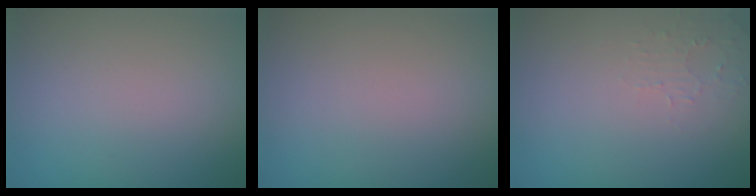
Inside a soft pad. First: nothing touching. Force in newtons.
{"total": 0.0}
{"total": 1.3, "press": 1.2, "slide": 0.3}